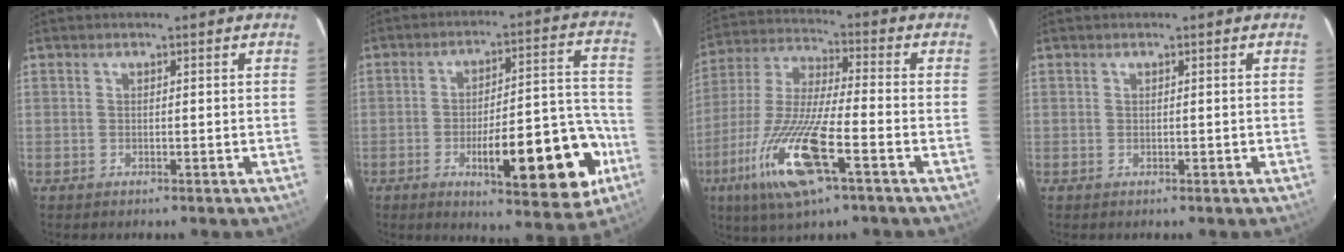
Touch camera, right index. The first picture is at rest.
{"total": 17.7, "force": [-6.7, 4.2, 15.8], "torque": [-0.181, 0.020, -0.079]}
{"total": 15.9, "force": [-7.2, 2.1, 14.0], "torque": [-0.296, -0.025, -0.132]}
{"total": 0.0}